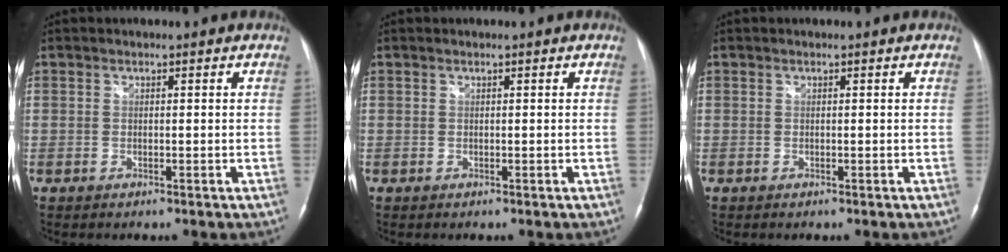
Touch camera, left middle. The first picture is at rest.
{"total": 0.0}
{"total": 0.0}